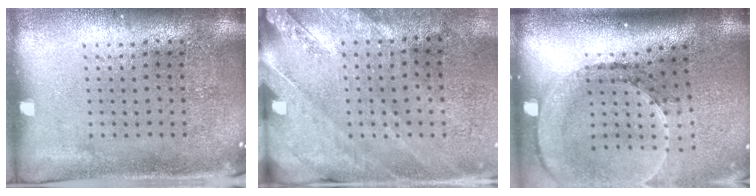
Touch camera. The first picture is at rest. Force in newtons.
{"total": 2.5, "press": 2.0, "slide": 1.5}
{"total": 2.6, "press": 1.9, "slide": 1.8}